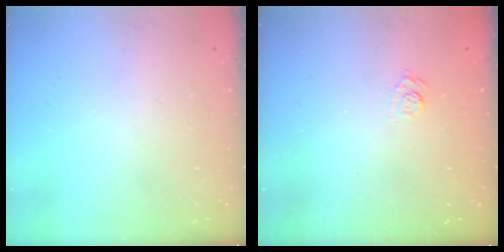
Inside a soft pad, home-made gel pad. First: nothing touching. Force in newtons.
{"total": 2.8, "press": 2.3, "slide": 1.6}